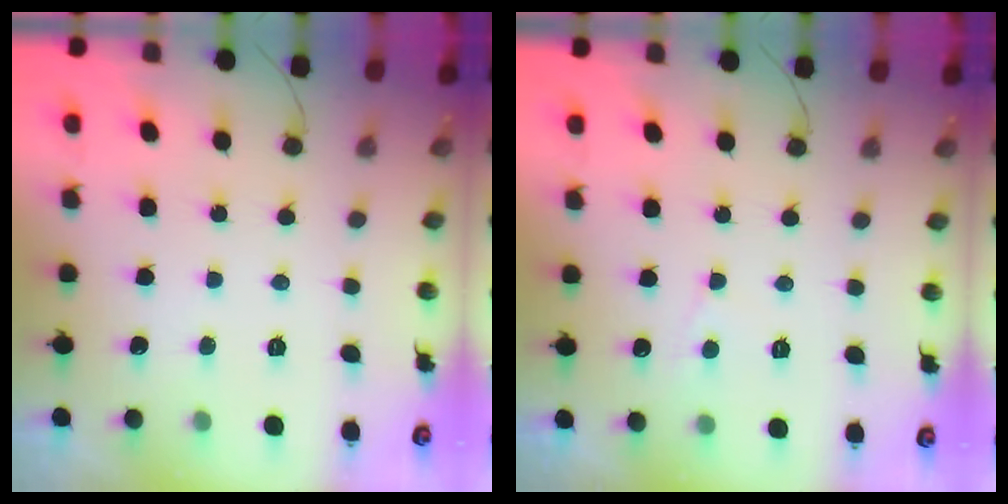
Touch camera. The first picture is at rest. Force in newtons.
{"total": 3.6, "press": 3.6, "slide": 0.3}